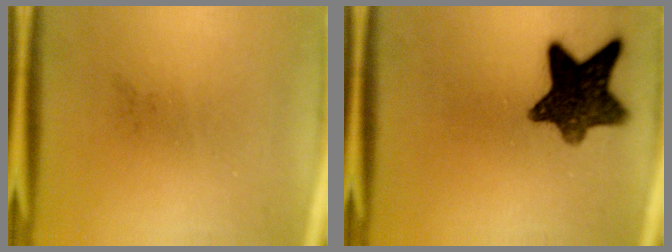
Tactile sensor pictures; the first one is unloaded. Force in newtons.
{"total": 11.3}